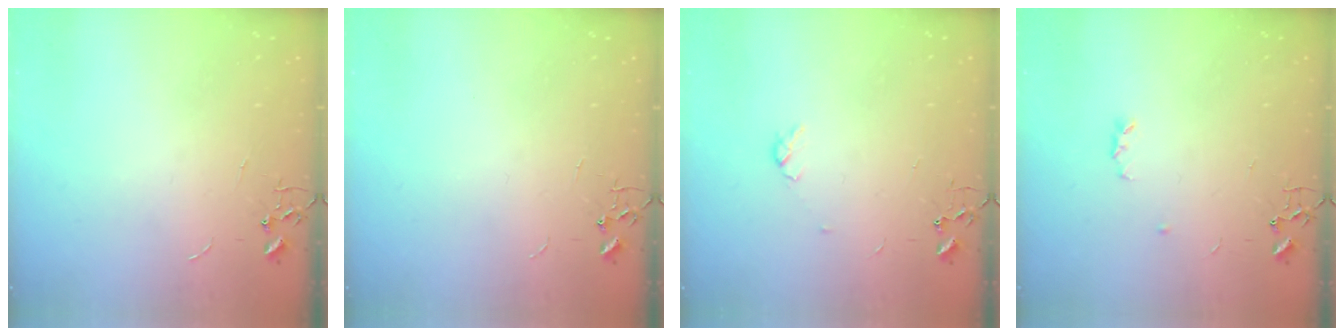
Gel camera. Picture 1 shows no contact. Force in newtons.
{"total": 0.0}
{"total": 2.9, "press": 2.8, "slide": 0.5}
{"total": 3.7, "press": 3.7, "slide": 0.6}